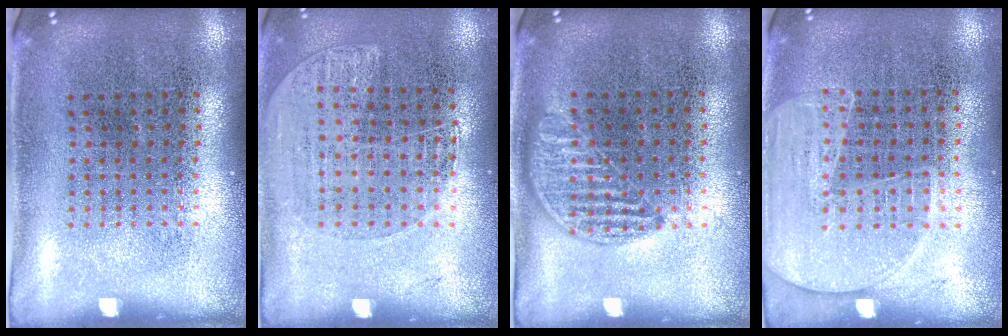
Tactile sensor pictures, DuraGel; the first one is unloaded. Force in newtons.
{"total": 1.2, "press": 1.1, "slide": 0.5}
{"total": 0.9, "press": 0.8, "slide": 0.4}
{"total": 1.6, "press": 1.4, "slide": 0.8}